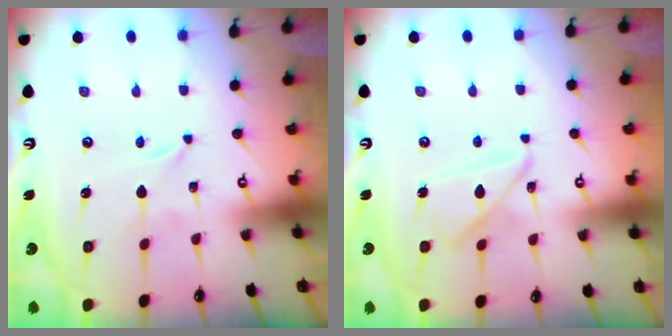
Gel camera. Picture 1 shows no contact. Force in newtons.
{"total": 11.4, "press": 11.4, "slide": 1.0}